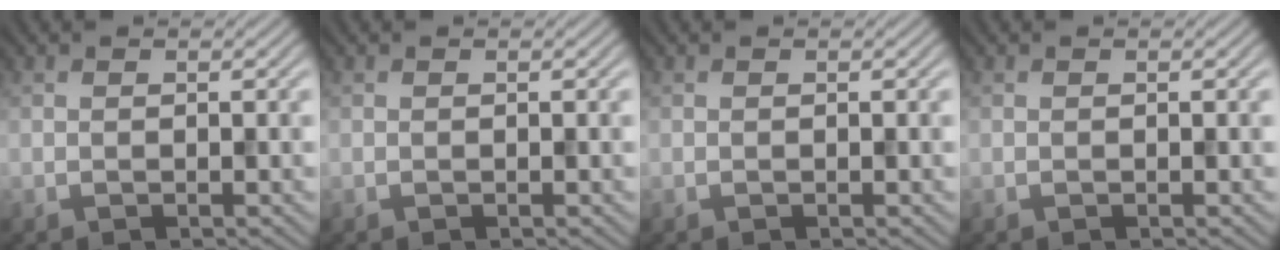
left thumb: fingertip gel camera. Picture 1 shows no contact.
{"total": 0.0}
{"total": 0.0}
{"total": 0.0}